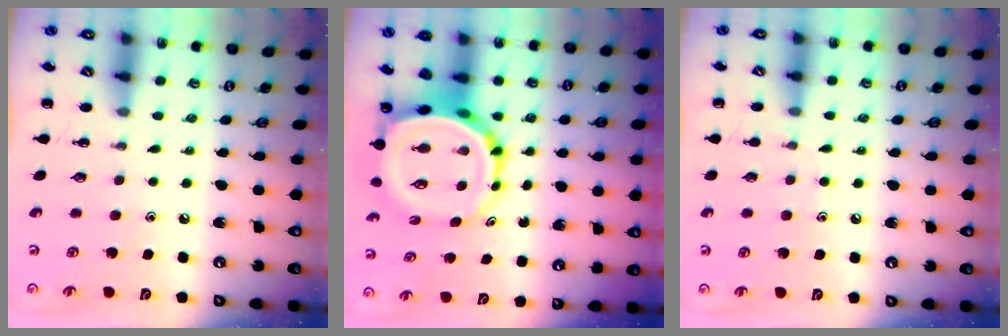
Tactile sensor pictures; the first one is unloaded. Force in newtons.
{"total": 9.4, "press": 8.8, "slide": 3.1}
{"total": 6.1, "press": 5.7, "slide": 2.1}